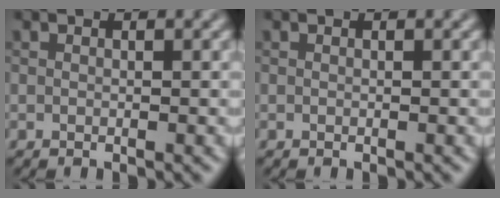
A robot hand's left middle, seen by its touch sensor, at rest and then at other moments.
{"total": 0.0}